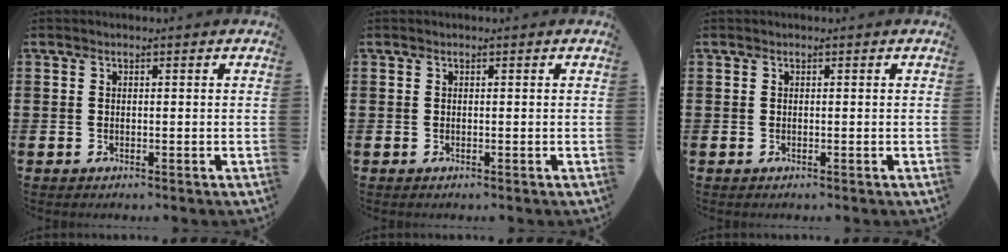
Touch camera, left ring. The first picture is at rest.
{"total": 0.0}
{"total": 0.0}